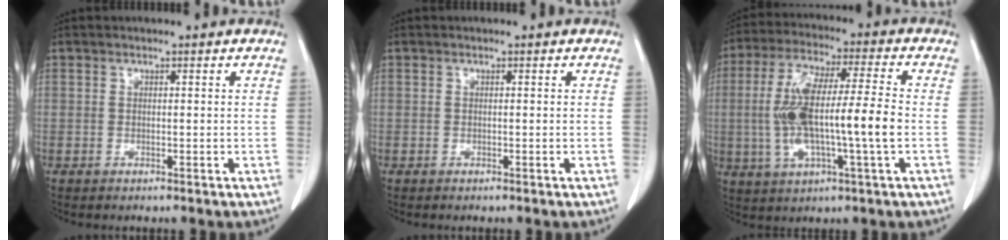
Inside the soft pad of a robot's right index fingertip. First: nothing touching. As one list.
[{"total": 0.0}, {"total": 14.3, "force": [-1.5, 1.3, 14.2], "torque": [-0.284, 0.008, -0.029]}]